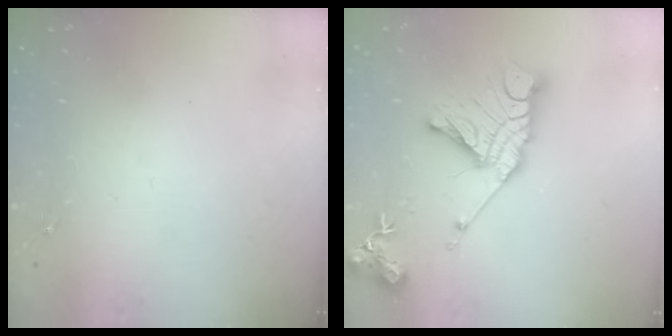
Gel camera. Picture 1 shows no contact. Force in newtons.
{"total": 19.1, "press": 19.0, "slide": 1.8}